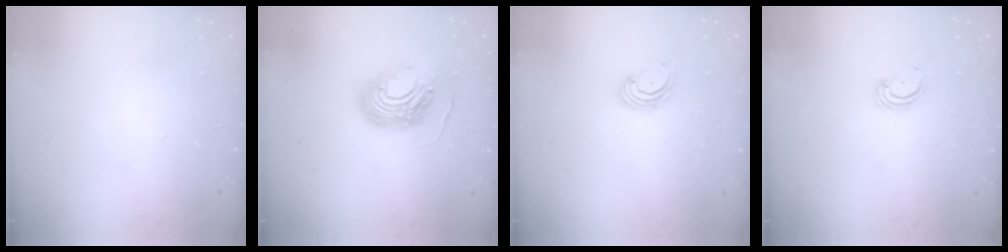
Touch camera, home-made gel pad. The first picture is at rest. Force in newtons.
{"total": 12.2, "press": 12.0, "slide": 2.4}
{"total": 2.7, "press": 2.7, "slide": 0.6}
{"total": 2.3, "press": 2.3, "slide": 0.2}